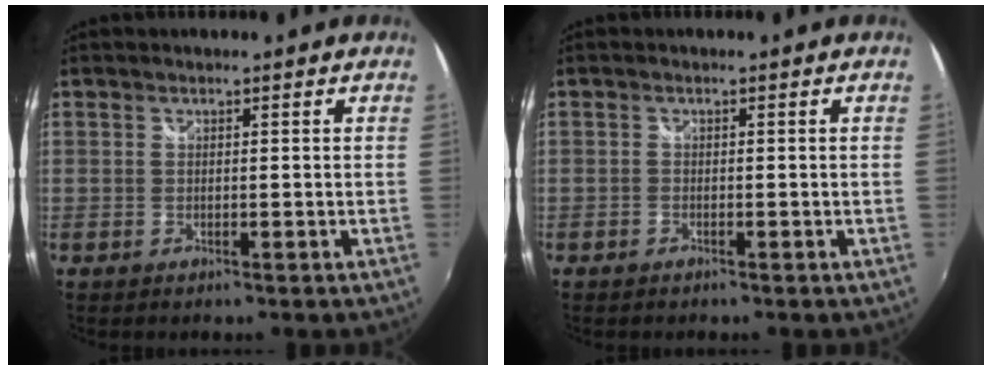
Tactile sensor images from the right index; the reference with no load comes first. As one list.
[{"total": 0.9, "force": [-0.8, 0.5, 0.2], "torque": [-0.006, -0.002, -0.017]}]